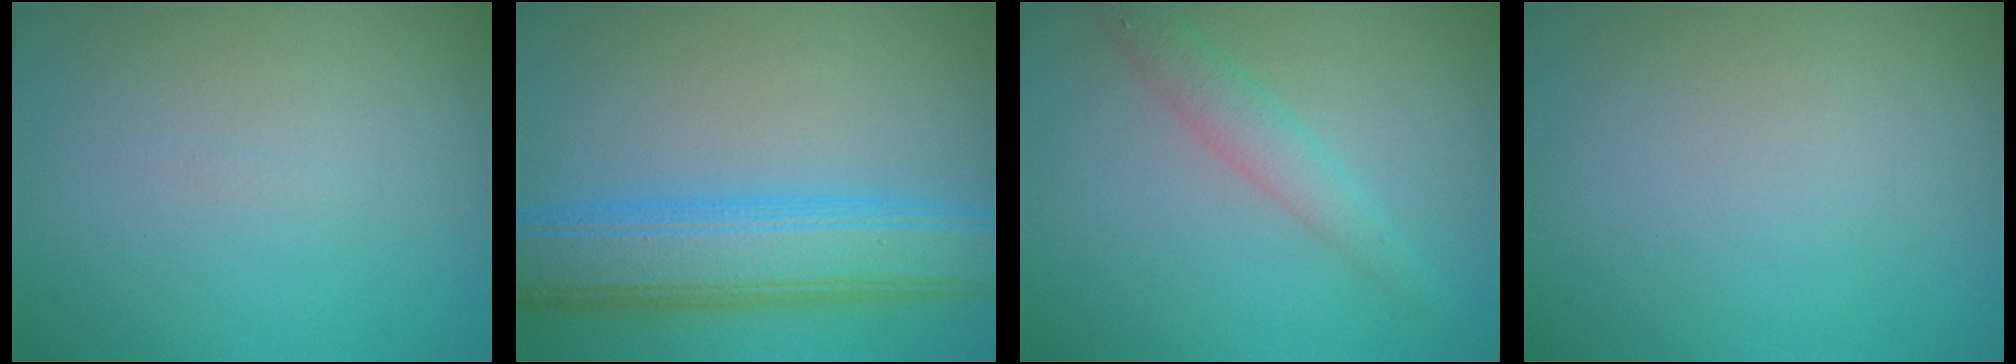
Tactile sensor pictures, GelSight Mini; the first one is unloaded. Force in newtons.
{"total": 8.1, "press": 8.1, "slide": 0.1}
{"total": 2.3, "press": 2.3, "slide": 0.1}
{"total": 0.0}